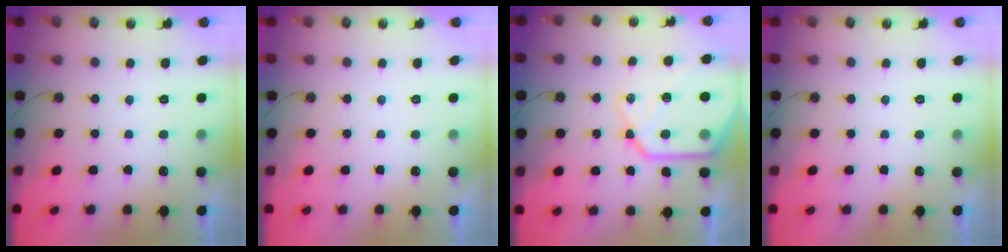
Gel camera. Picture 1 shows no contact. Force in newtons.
{"total": 0.0}
{"total": 19.3, "press": 19.2, "slide": 2.3}
{"total": 0.0}